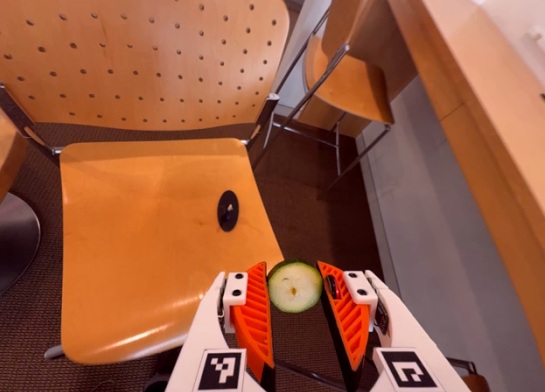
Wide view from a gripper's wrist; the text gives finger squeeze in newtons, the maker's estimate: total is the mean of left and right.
{"total": 7.5, "left": 7.2, "right": 7.8}